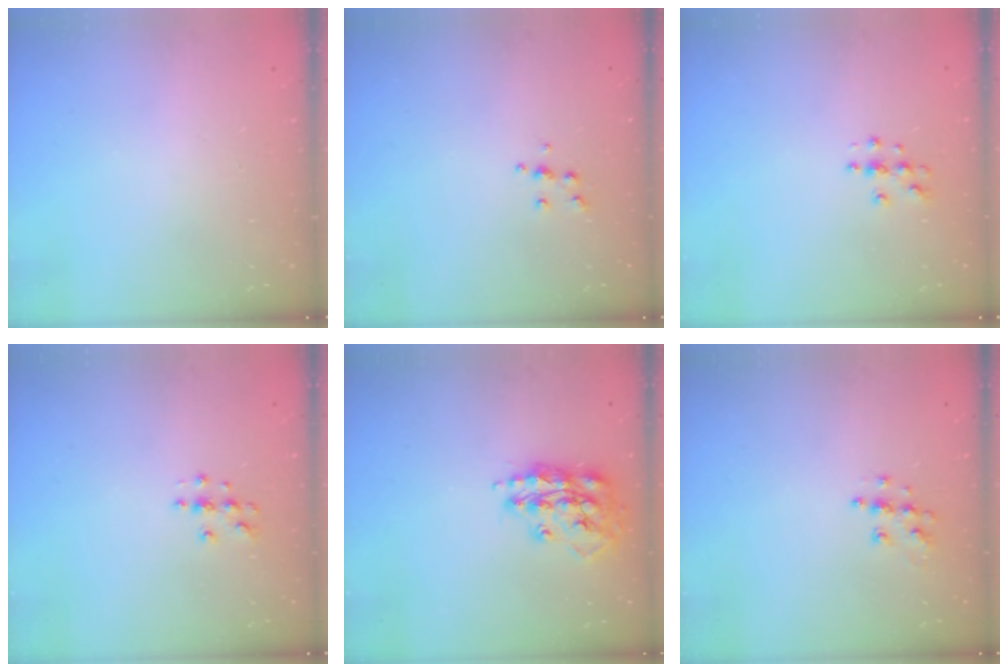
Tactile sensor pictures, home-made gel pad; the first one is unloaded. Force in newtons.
{"total": 4.8, "press": 4.7, "slide": 0.6}
{"total": 3.6, "press": 3.6, "slide": 0.4}
{"total": 3.8, "press": 3.8, "slide": 0.4}
{"total": 17.4, "press": 17.4, "slide": 1.4}
{"total": 7.4, "press": 7.4, "slide": 0.2}